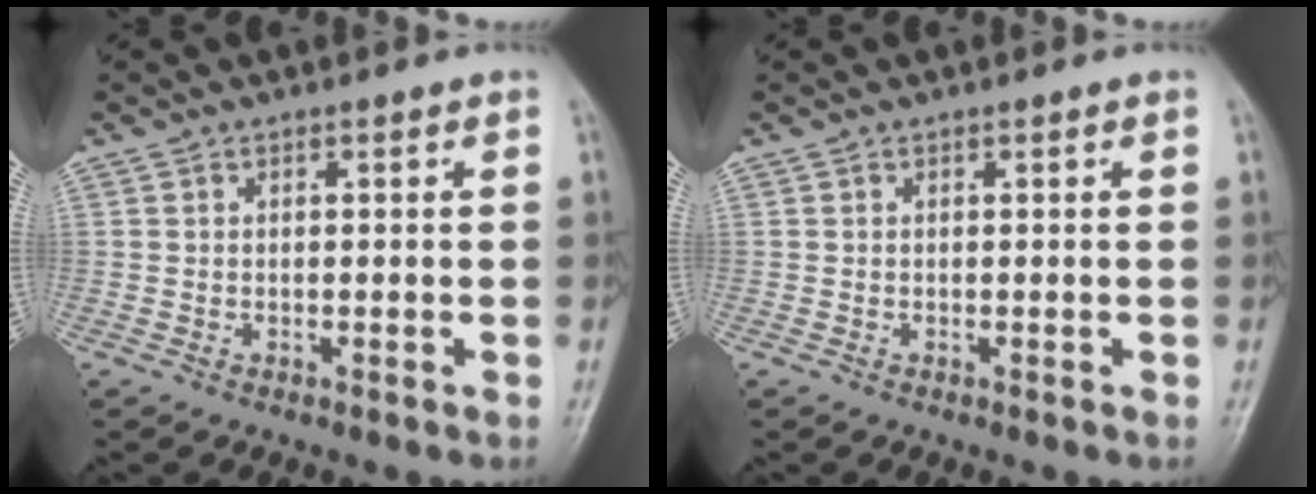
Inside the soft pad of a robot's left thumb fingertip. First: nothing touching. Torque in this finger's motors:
{"motor_torque": [0.00, 0.00, 0.00, 0.00, 0.00]}